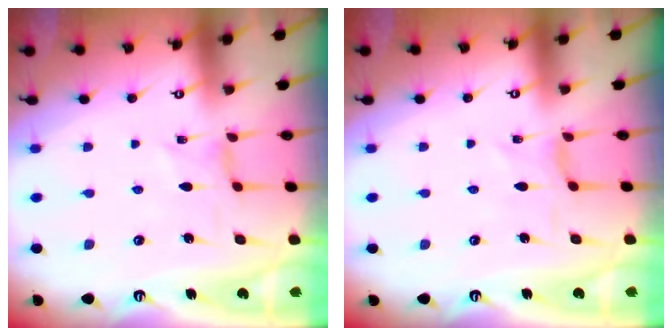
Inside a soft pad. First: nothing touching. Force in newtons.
{"total": 0.9, "press": 0.9, "slide": 0.3}